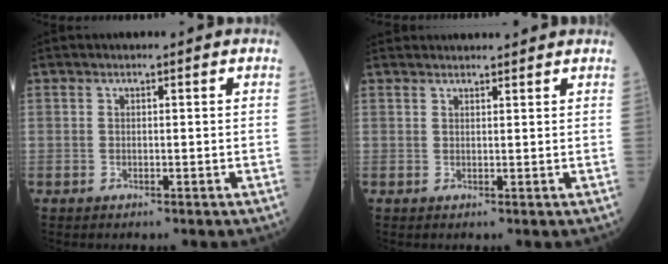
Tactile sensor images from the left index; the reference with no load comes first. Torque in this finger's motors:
{"motor_torque": [-1.03, -0.94, -0.37, 0.00]}